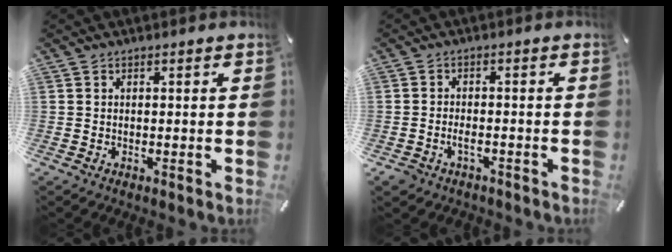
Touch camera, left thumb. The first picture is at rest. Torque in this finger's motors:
{"motor_torque": [0.17, 0.19, -0.05, 0.08, 0.09]}